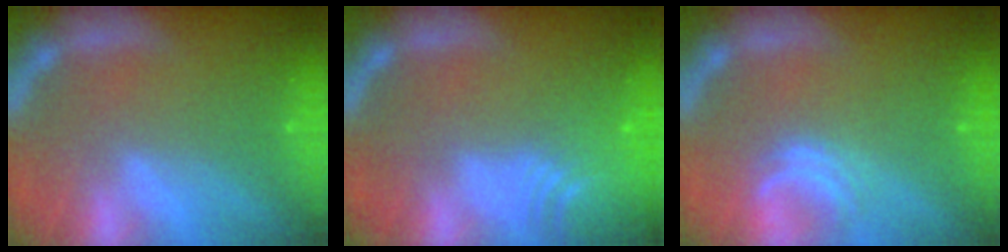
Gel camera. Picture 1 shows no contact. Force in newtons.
{"total": 9.1}
{"total": 2.5}